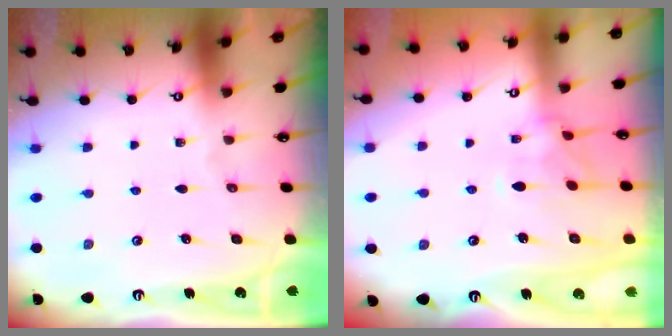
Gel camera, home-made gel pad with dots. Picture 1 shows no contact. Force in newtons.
{"total": 1.8, "press": 1.5, "slide": 1.0}